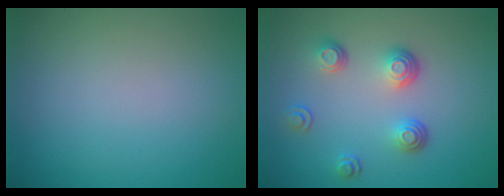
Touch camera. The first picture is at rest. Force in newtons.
{"total": 3.5, "press": 2.6, "slide": 2.4}